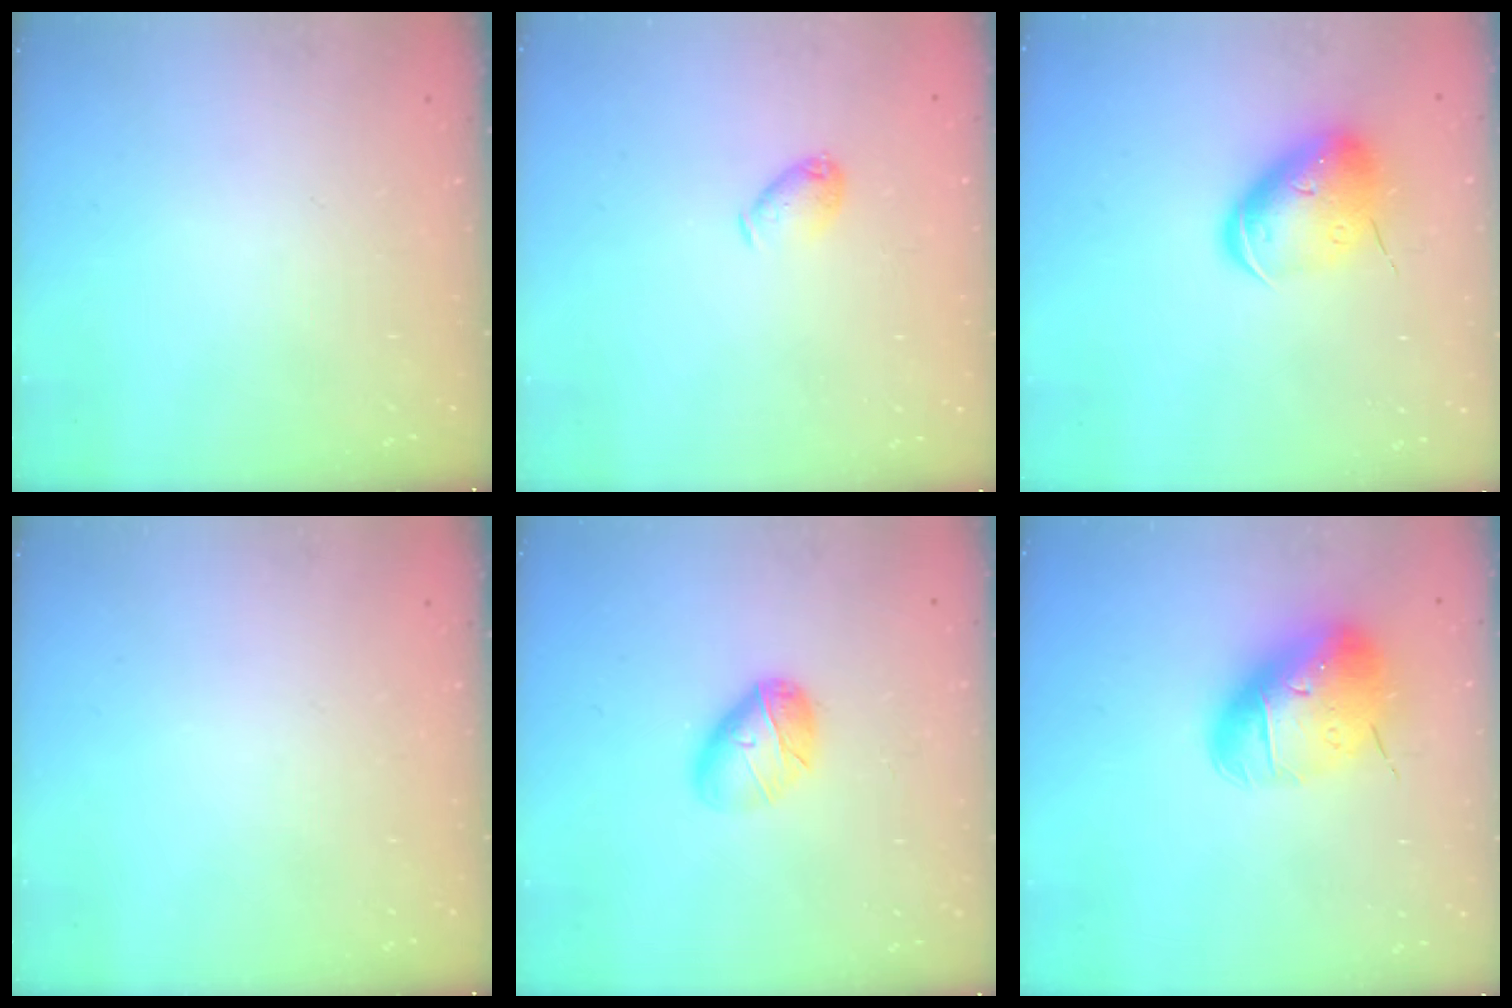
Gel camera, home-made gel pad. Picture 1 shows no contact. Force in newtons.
{"total": 6.1, "press": 6.1, "slide": 0.5}
{"total": 11.6, "press": 11.5, "slide": 1.9}
{"total": 0.0}
{"total": 9.9, "press": 9.9, "slide": 0.6}
{"total": 16.6, "press": 16.5, "slide": 2.5}